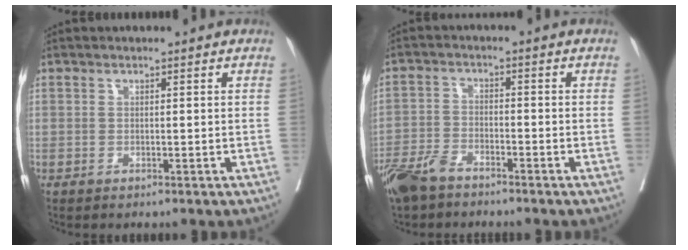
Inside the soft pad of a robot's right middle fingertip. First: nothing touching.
{"total": 6.4, "force": [-5.2, 2.0, 3.1], "torque": [-0.065, -0.010, -0.101]}